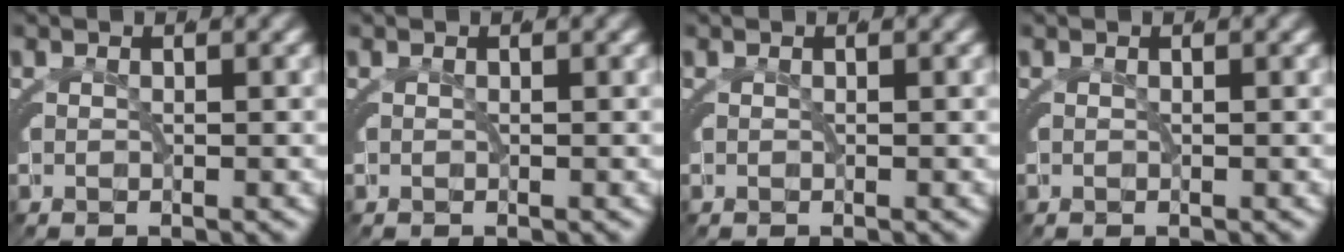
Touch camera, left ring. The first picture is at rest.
{"total": 0.0}
{"total": 0.0}
{"total": 0.0}